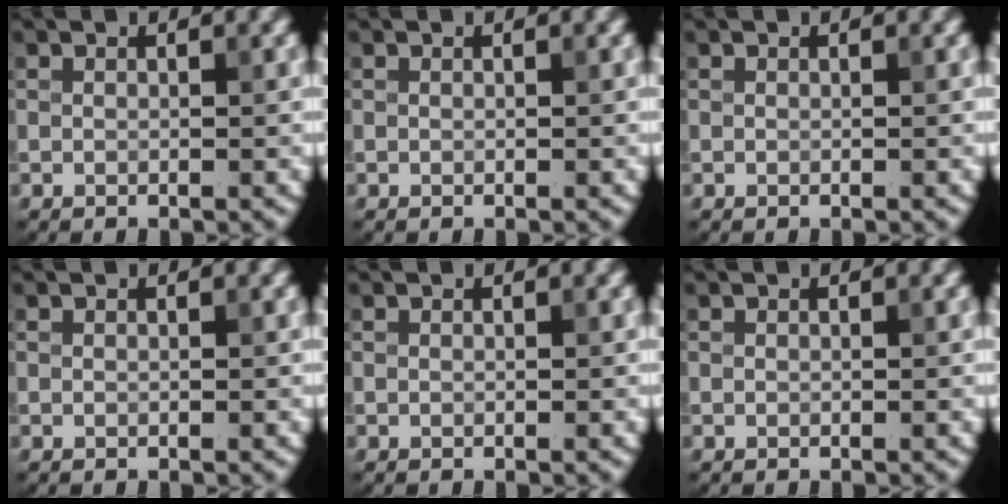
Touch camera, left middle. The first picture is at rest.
{"total": 0.0}
{"total": 0.0}
{"total": 0.0}
{"total": 0.0}
{"total": 0.0}